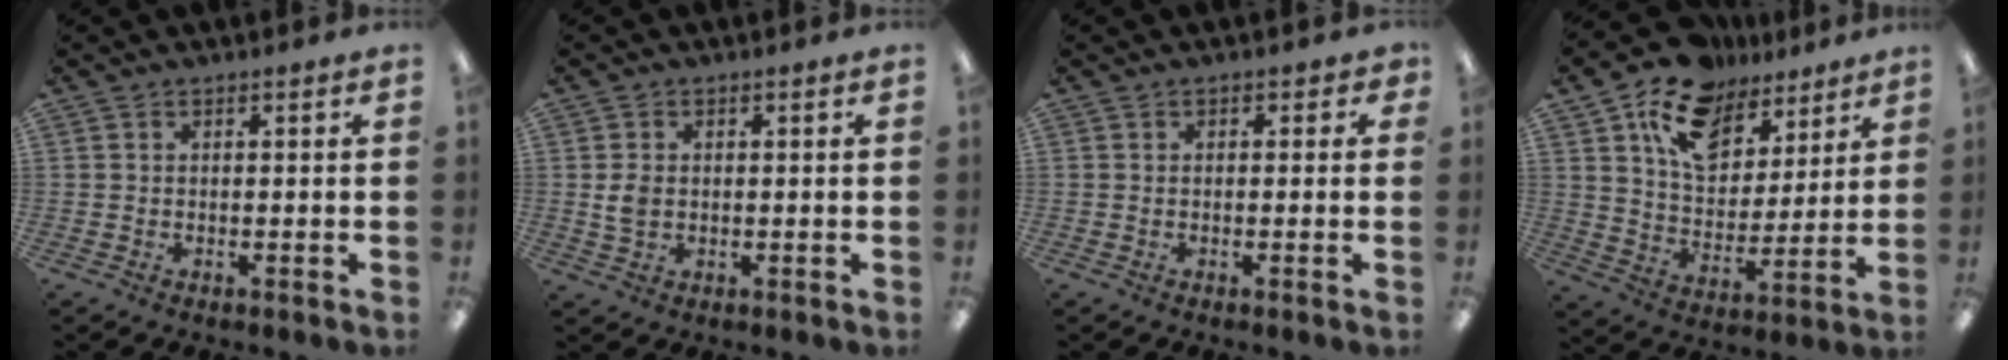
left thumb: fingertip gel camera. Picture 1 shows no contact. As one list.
[{"total": 3.5, "force": [0.1, 2.7, 2.3], "torque": [-0.037, 0.003, 0.001]}, {"total": 1.3, "force": [0.1, 1.1, 0.6], "torque": [-0.005, 0.002, -0.001]}, {"total": 16.3, "force": [10.3, 10.2, 7.5], "torque": [-0.129, -0.049, 0.191]}]